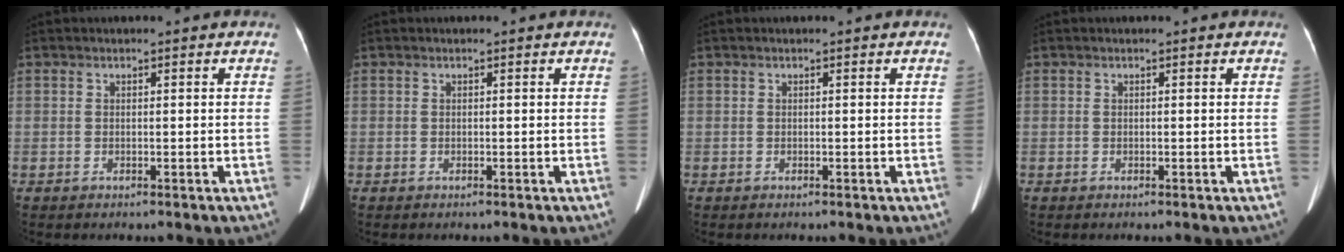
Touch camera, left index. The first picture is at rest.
{"total": 0.0}
{"total": 0.0}
{"total": 0.0}